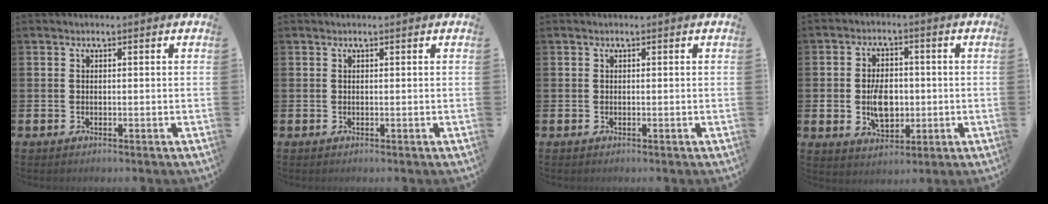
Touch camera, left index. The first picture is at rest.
{"total": 0.0}
{"total": 0.0}
{"total": 6.3, "force": [-0.6, 4.2, 4.7], "torque": [-0.080, 0.003, -0.016]}